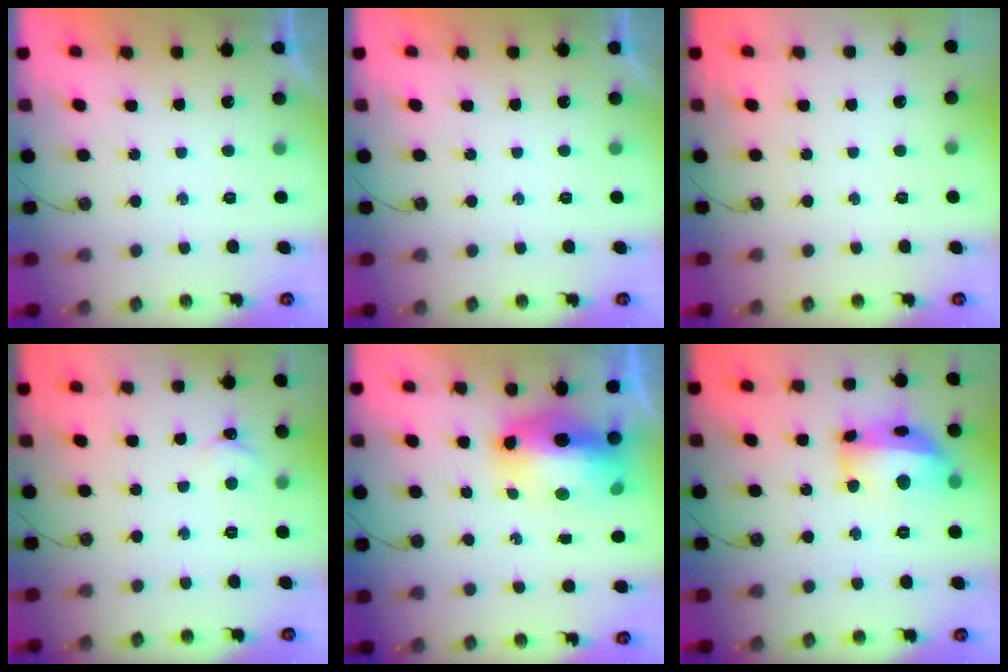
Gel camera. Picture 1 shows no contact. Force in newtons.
{"total": 0.0}
{"total": 0.0}
{"total": 1.7, "press": 1.7, "slide": 0.2}
{"total": 13.2, "press": 13.0, "slide": 2.0}
{"total": 17.0, "press": 16.9, "slide": 1.9}